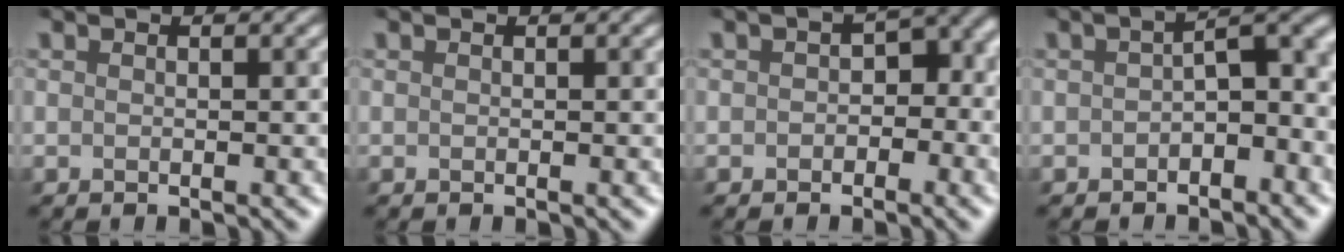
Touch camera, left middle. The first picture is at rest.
{"total": 0.0}
{"total": 2.5, "force": [-1.0, 1.8, 1.4], "torque": [-0.004, 0.008, -0.026]}
{"total": 3.7, "force": [-1.7, 1.5, 2.8], "torque": [-0.034, 0.010, -0.036]}